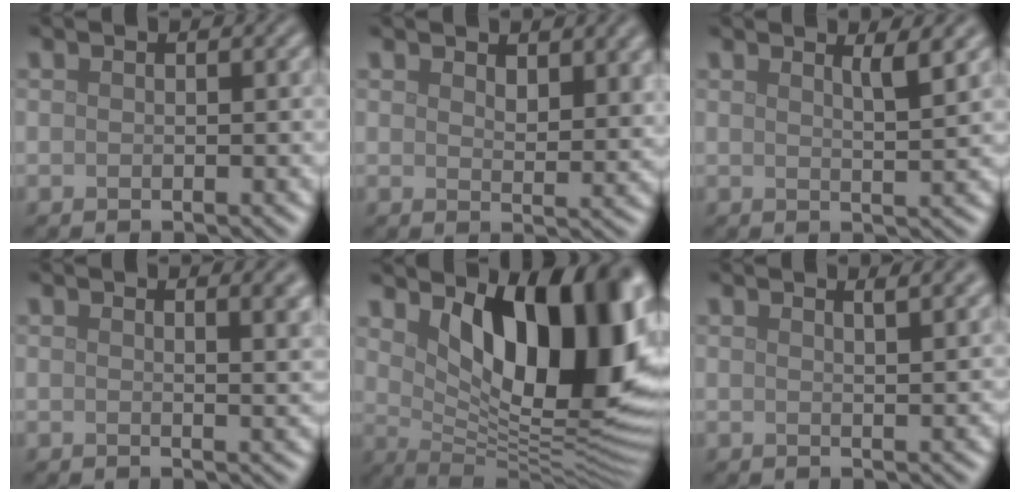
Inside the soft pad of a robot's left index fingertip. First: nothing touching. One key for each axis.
{"total": 3.7, "fx": 2.1, "fy": 1.8, "fz": 2.4, "tx": -0.038, "ty": -0.003, "tz": 0.038}
{"total": 2.1, "fx": 1.4, "fy": 0.5, "fz": 1.5, "tx": -0.014, "ty": 0.000, "tz": 0.018}
{"total": 3.7, "fx": 2.1, "fy": 1.5, "fz": 2.7, "tx": -0.012, "ty": 0.008, "tz": 0.026}
{"total": 13.9, "fx": 4.1, "fy": 6.4, "fz": 11.7, "tx": -0.131, "ty": -0.009, "tz": 0.064}
{"total": 2.8, "fx": 1.9, "fy": 0.9, "fz": 1.8, "tx": -0.006, "ty": 0.013, "tz": 0.011}